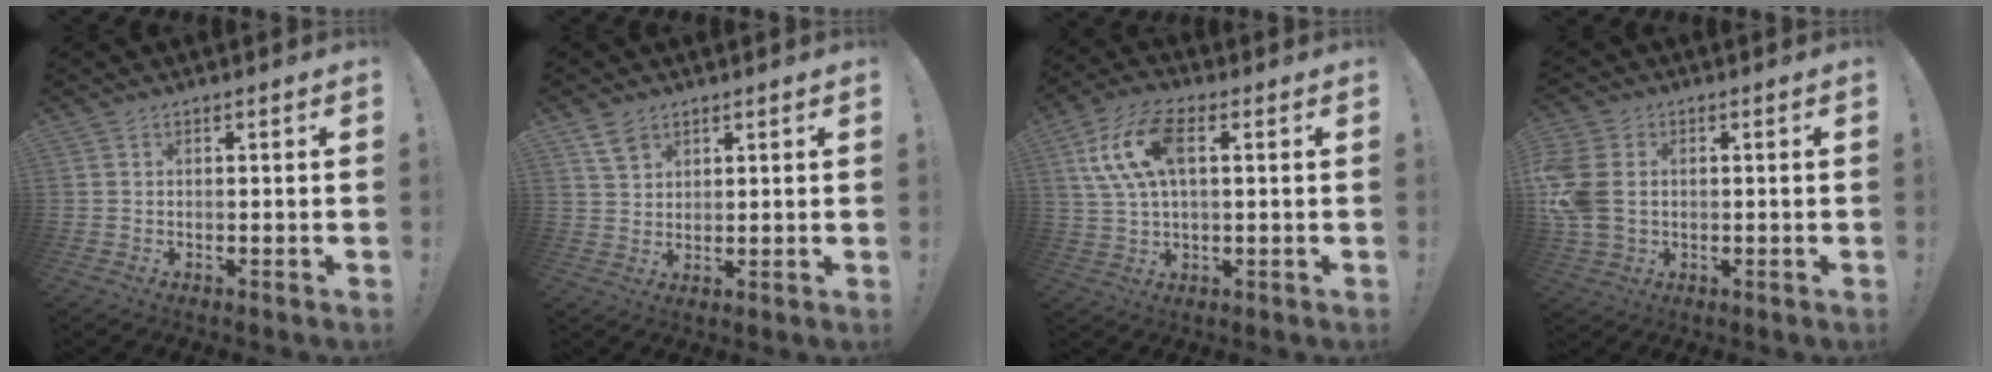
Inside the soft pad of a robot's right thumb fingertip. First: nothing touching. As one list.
[{"total": 5.0, "force": [3.4, 3.1, 2.1], "torque": [-0.026, -0.015, 0.063]}, {"total": 13.8, "force": [3.8, 7.0, 11.2], "torque": [-0.231, 0.006, 0.072]}, {"total": 10.8, "force": [0.7, 8.1, 7.1], "torque": [-0.155, 0.000, 0.018]}]